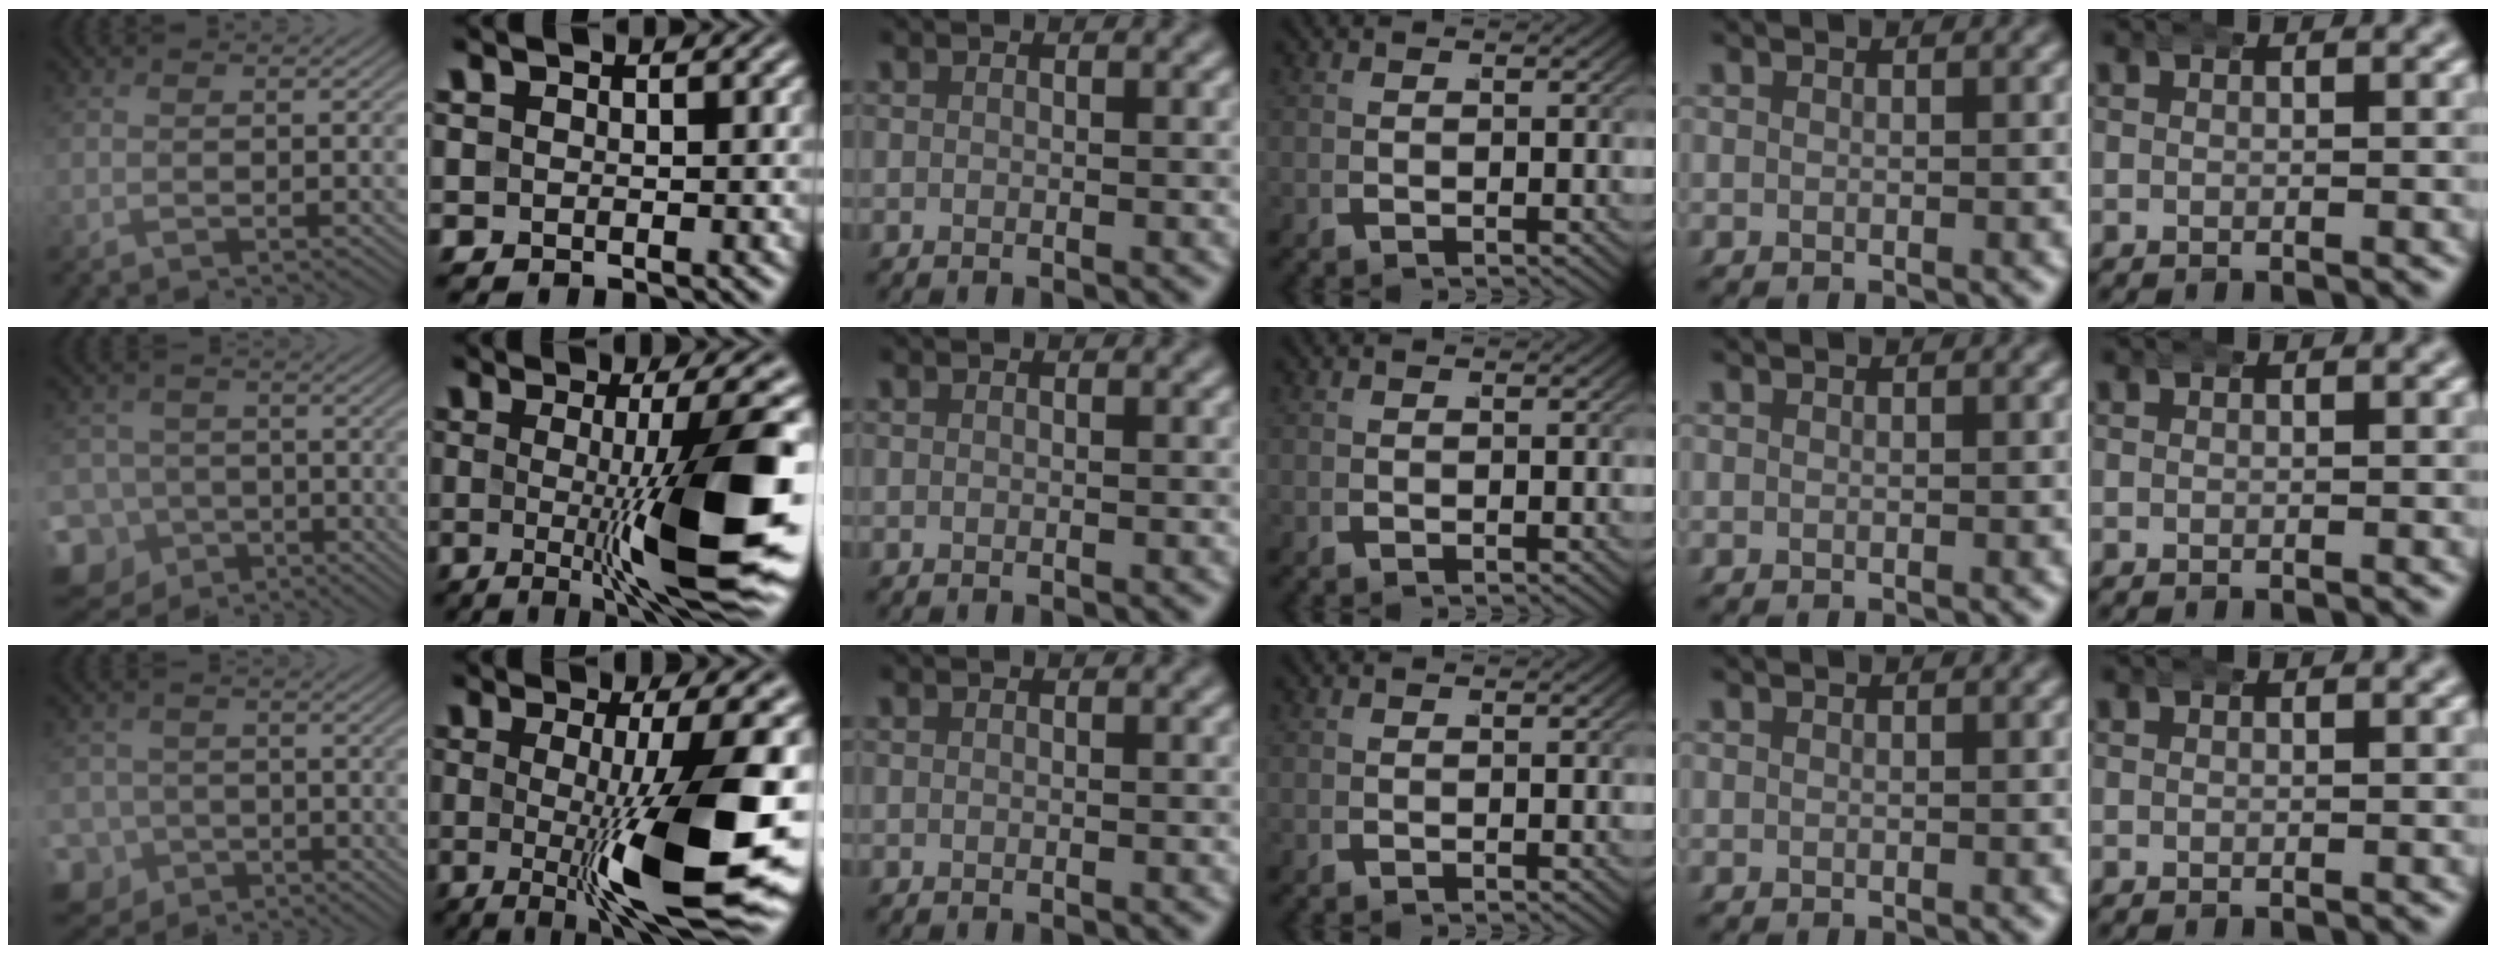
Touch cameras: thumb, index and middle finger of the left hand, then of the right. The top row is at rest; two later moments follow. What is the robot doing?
{"motion": "wrap", "object": "bandana"}